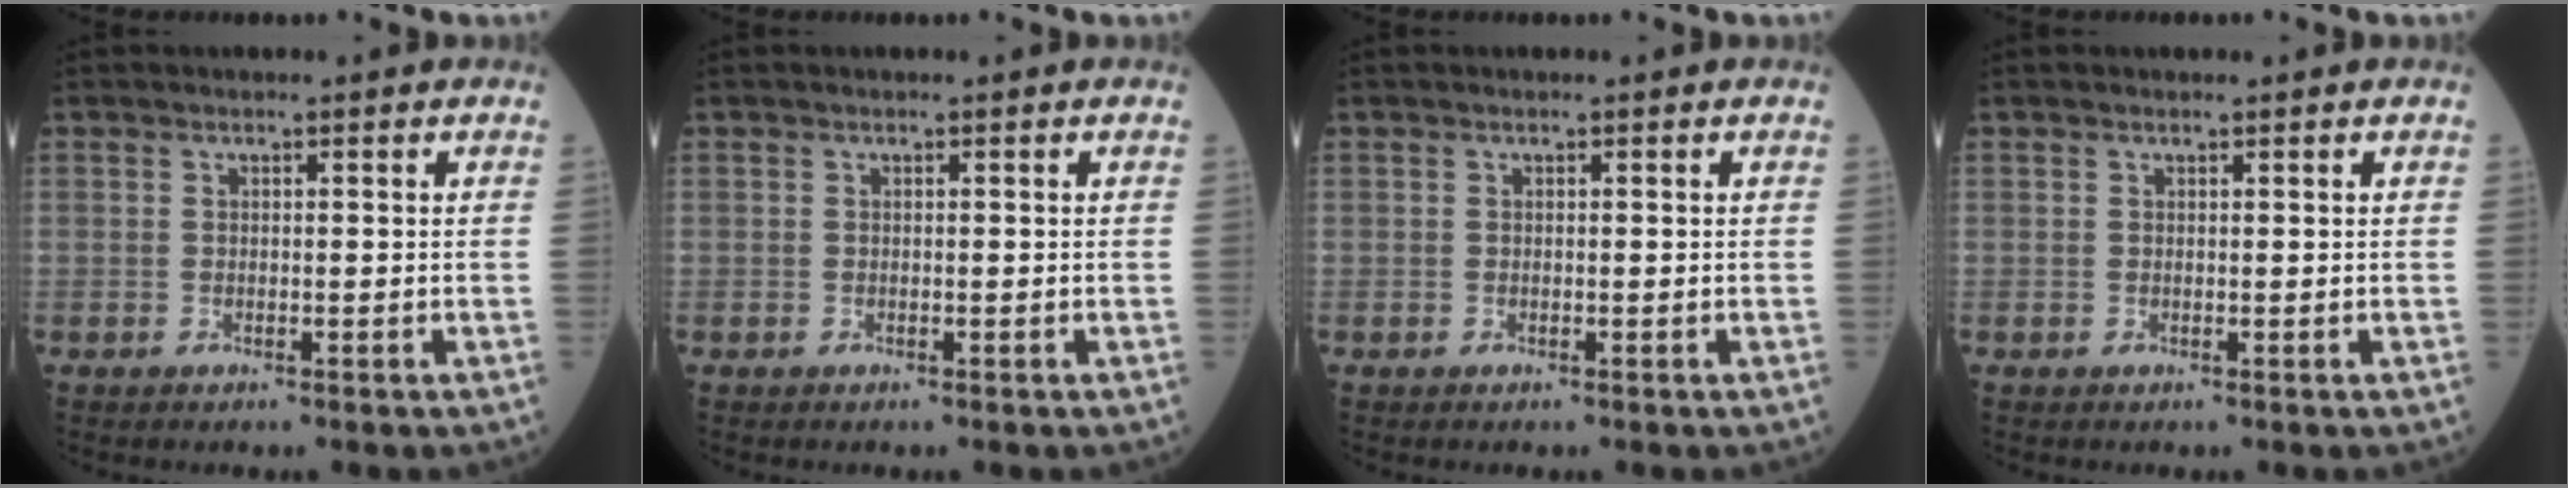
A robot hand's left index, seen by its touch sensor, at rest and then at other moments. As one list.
[{"total": 0.0}, {"total": 0.0}, {"total": 0.0}]